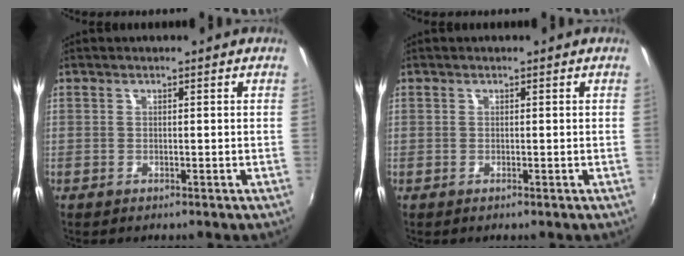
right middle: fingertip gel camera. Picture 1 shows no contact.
{"total": 0.0}